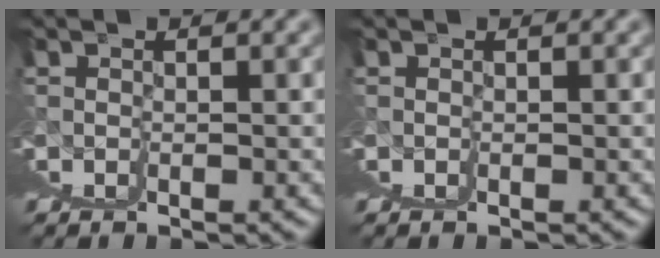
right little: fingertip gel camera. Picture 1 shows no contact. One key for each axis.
{"total": 0.0}